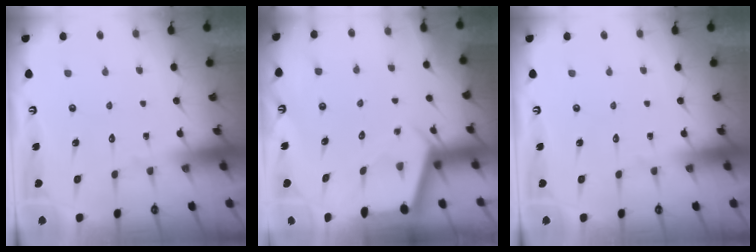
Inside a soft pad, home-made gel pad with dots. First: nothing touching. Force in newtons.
{"total": 2.4, "press": 2.4, "slide": 0.3}
{"total": 0.0}